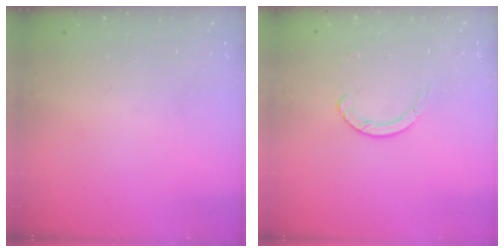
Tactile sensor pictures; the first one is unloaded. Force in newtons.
{"total": 2.7, "press": 2.7, "slide": 0.3}